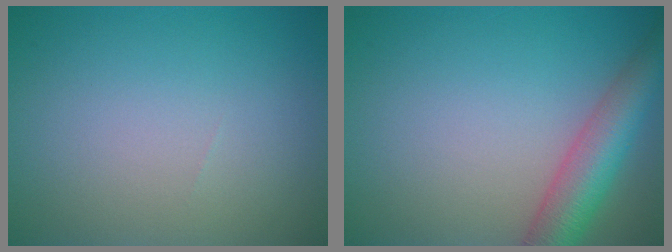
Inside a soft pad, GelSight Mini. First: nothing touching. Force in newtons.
{"total": 5.8, "press": 5.8, "slide": 0.2}